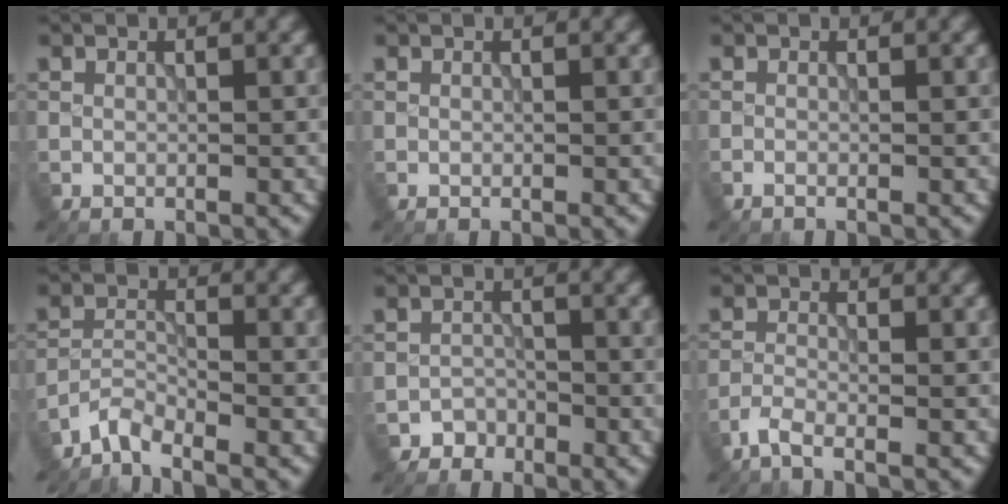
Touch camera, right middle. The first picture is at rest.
{"total": 0.0}
{"total": 0.5, "force": [-0.4, 0.0, 0.3], "torque": [-0.006, -0.003, -0.008]}
{"total": 2.6, "force": [-2.5, 0.2, 0.7], "torque": [-0.012, 0.001, -0.058]}
{"total": 1.6, "force": [-1.3, 0.7, -0.4], "torque": [0.016, 0.005, -0.025]}
{"total": 2.1, "force": [-1.7, 0.2, 1.2], "torque": [-0.028, -0.005, -0.045]}